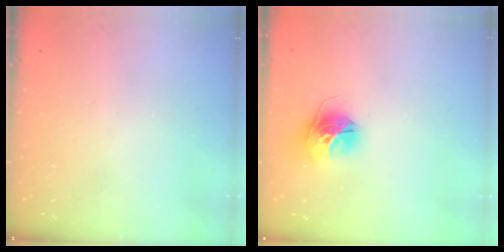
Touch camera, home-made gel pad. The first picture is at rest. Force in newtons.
{"total": 12.0, "press": 12.0, "slide": 1.2}